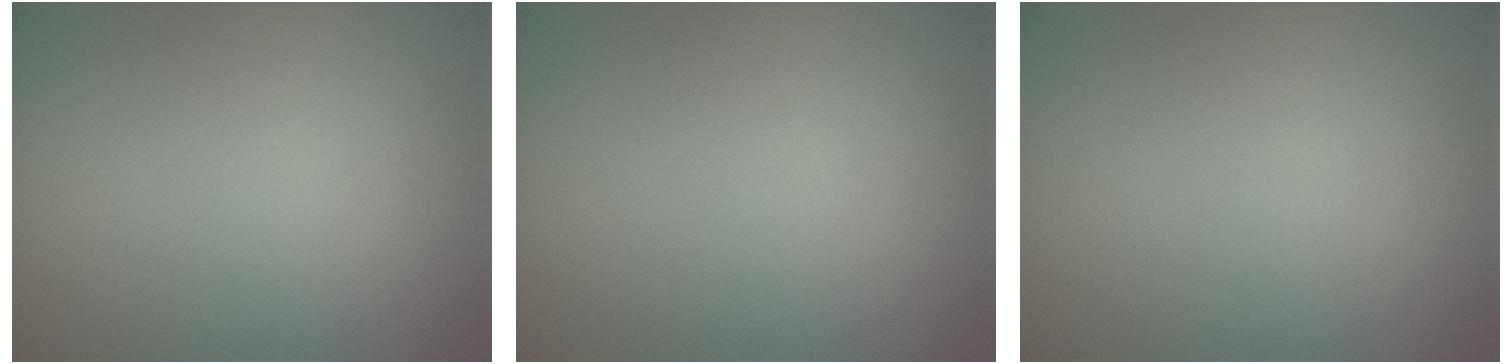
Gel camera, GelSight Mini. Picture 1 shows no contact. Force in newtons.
{"total": 0.0}
{"total": 0.0}